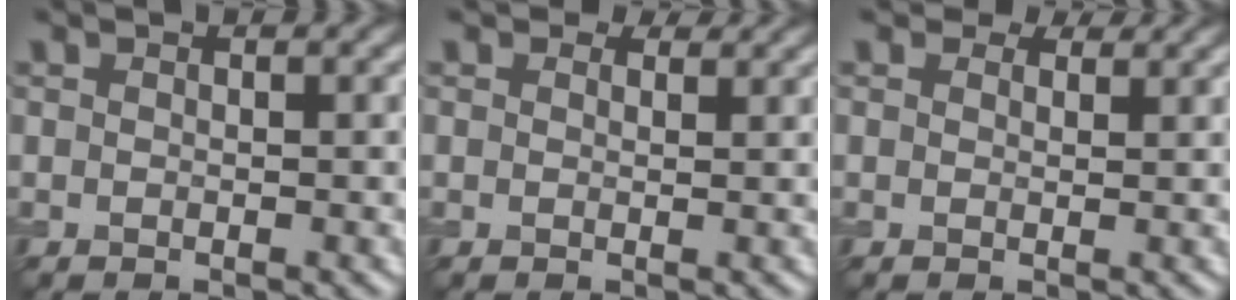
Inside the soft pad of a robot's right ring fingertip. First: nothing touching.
{"total": 1.5, "force": [1.1, 0.8, 0.5], "torque": [-0.011, -0.004, 0.008]}
{"total": 2.1, "force": [1.6, 1.1, 0.8], "torque": [-0.016, -0.002, 0.013]}